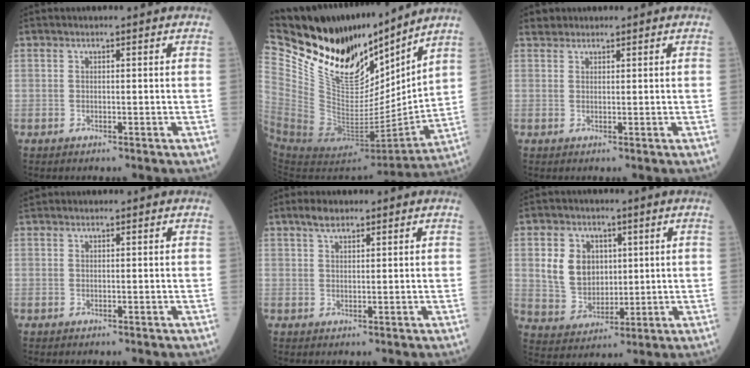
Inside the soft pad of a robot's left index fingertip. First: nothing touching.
{"total": 23.9, "force": [20.0, 7.9, 10.5], "torque": [-0.229, -0.025, 0.359]}
{"total": 1.3, "force": [1.2, 0.5, -0.2], "torque": [-0.001, 0.009, 0.023]}
{"total": 0.6, "force": [0.5, 0.3, 0.0], "torque": [-0.011, 0.013, 0.013]}
{"total": 2.3, "force": [1.8, 0.8, 1.3], "torque": [-0.029, 0.007, 0.034]}
{"total": 8.6, "force": [2.2, 7.0, 4.5], "torque": [-0.105, 0.014, 0.052]}